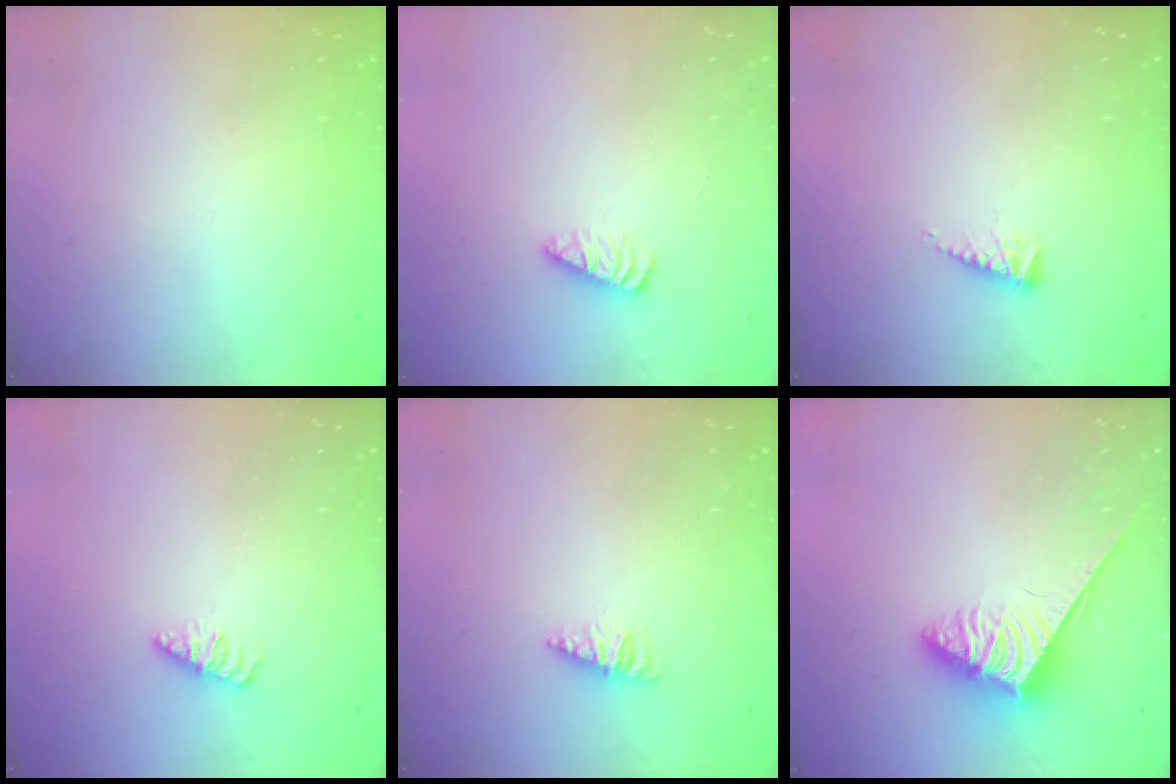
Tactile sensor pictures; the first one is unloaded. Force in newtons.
{"total": 2.8, "press": 2.7, "slide": 0.3}
{"total": 5.0, "press": 5.0, "slide": 0.4}
{"total": 2.5, "press": 2.4, "slide": 0.4}
{"total": 1.8, "press": 1.8, "slide": 0.4}
{"total": 4.0, "press": 3.9, "slide": 0.6}